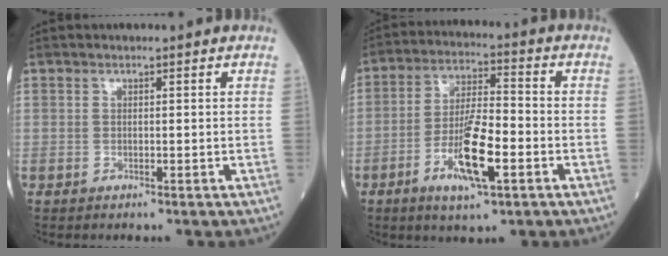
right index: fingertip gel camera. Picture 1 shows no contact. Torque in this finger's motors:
{"motor_torque": [0.34, -0.17, 0.39, 0.20]}